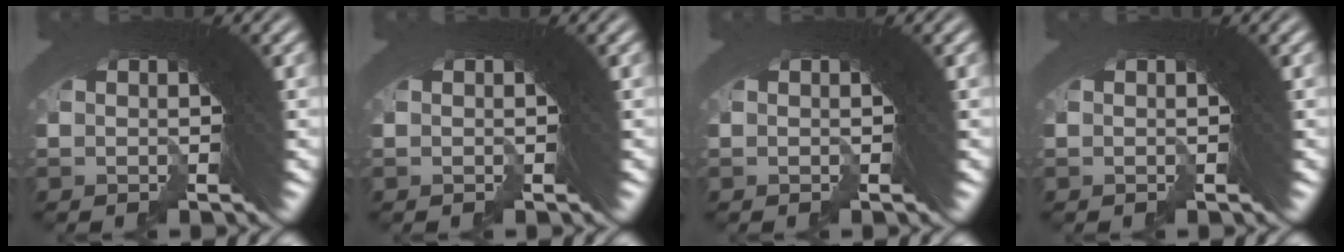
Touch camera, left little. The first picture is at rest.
{"total": 0.0}
{"total": 0.0}
{"total": 0.0}